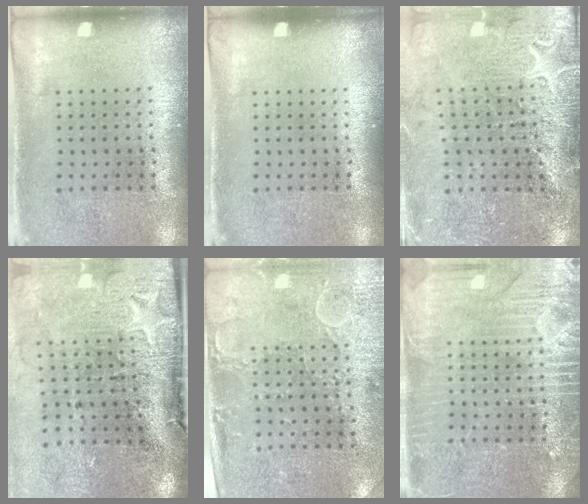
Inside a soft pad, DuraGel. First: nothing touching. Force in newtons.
{"total": 0.0}
{"total": 3.1, "press": 3.1, "slide": 0.4}
{"total": 4.9, "press": 3.8, "slide": 3.1}
{"total": 3.0, "press": 2.4, "slide": 1.7}
{"total": 5.2, "press": 5.1, "slide": 0.7}